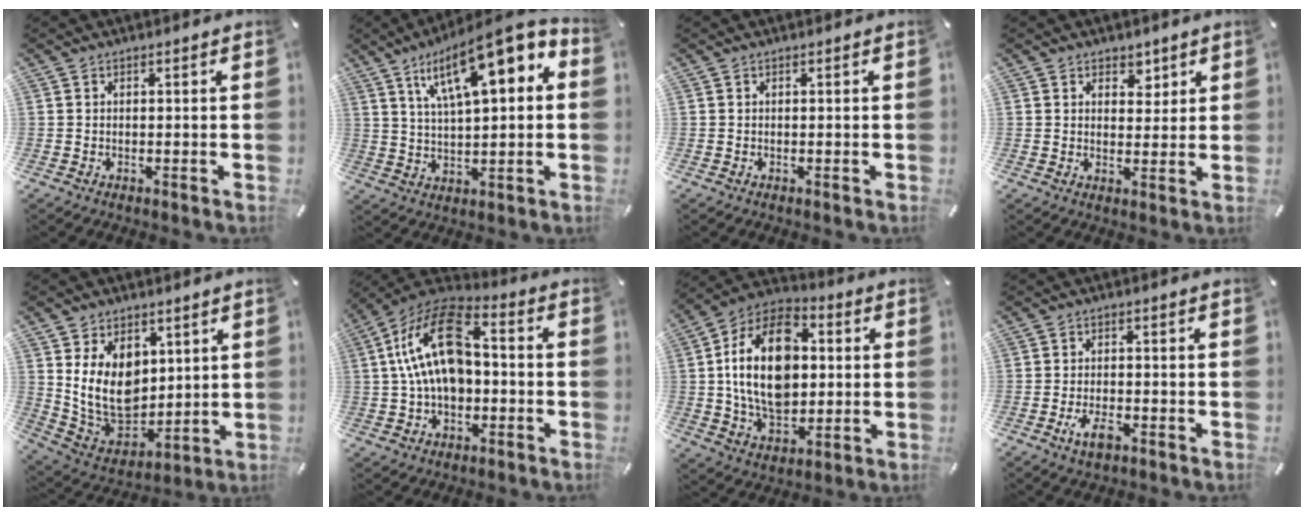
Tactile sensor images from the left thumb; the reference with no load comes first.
{"total": 16.5, "force": [8.6, 5.6, 12.9], "torque": [-0.209, -0.035, 0.142]}
{"total": 0.0}
{"total": 3.9, "force": [2.2, 3.1, 0.8], "torque": [0.008, -0.012, 0.033]}
{"total": 14.3, "force": [3.5, 11.2, 8.2], "torque": [-0.176, -0.031, 0.071]}
{"total": 16.5, "force": [1.7, 10.5, 12.6], "torque": [-0.259, 0.011, 0.030]}
{"total": 20.1, "force": [1.6, 13.9, 14.5], "torque": [-0.286, 0.009, 0.024]}
{"total": 4.7, "force": [-2.4, 2.2, 3.4], "torque": [-0.080, 0.003, -0.048]}